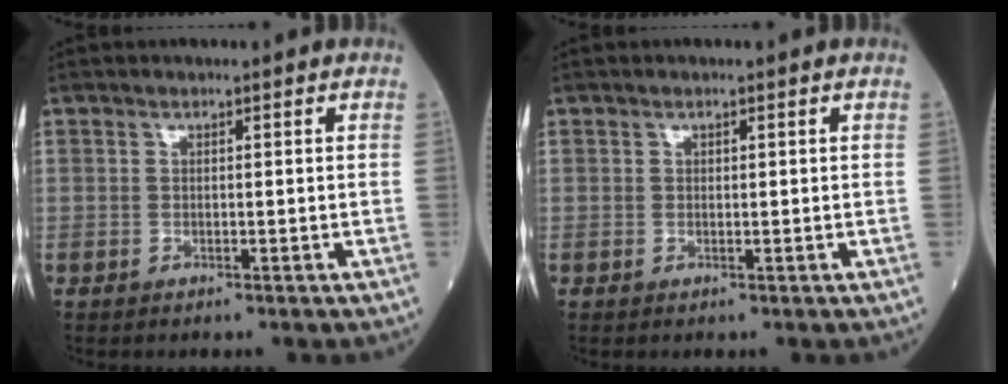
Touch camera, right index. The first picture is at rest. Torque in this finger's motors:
{"motor_torque": [0.00, -0.01, -0.05, -0.01]}